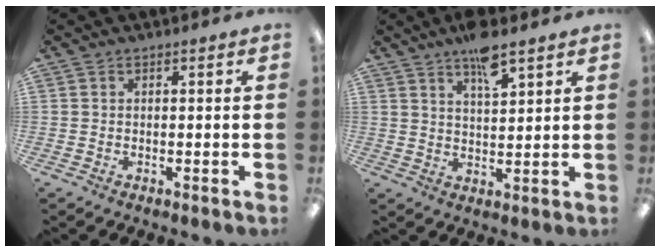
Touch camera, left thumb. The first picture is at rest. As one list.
[{"total": 7.2, "force": [5.4, 1.8, 4.3], "torque": [-0.066, -0.032, 0.091]}]